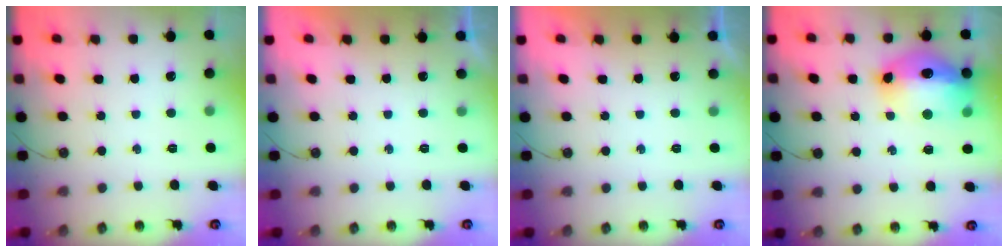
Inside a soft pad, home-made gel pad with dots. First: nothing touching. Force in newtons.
{"total": 0.0}
{"total": 0.0}
{"total": 18.3, "press": 18.3, "slide": 1.7}